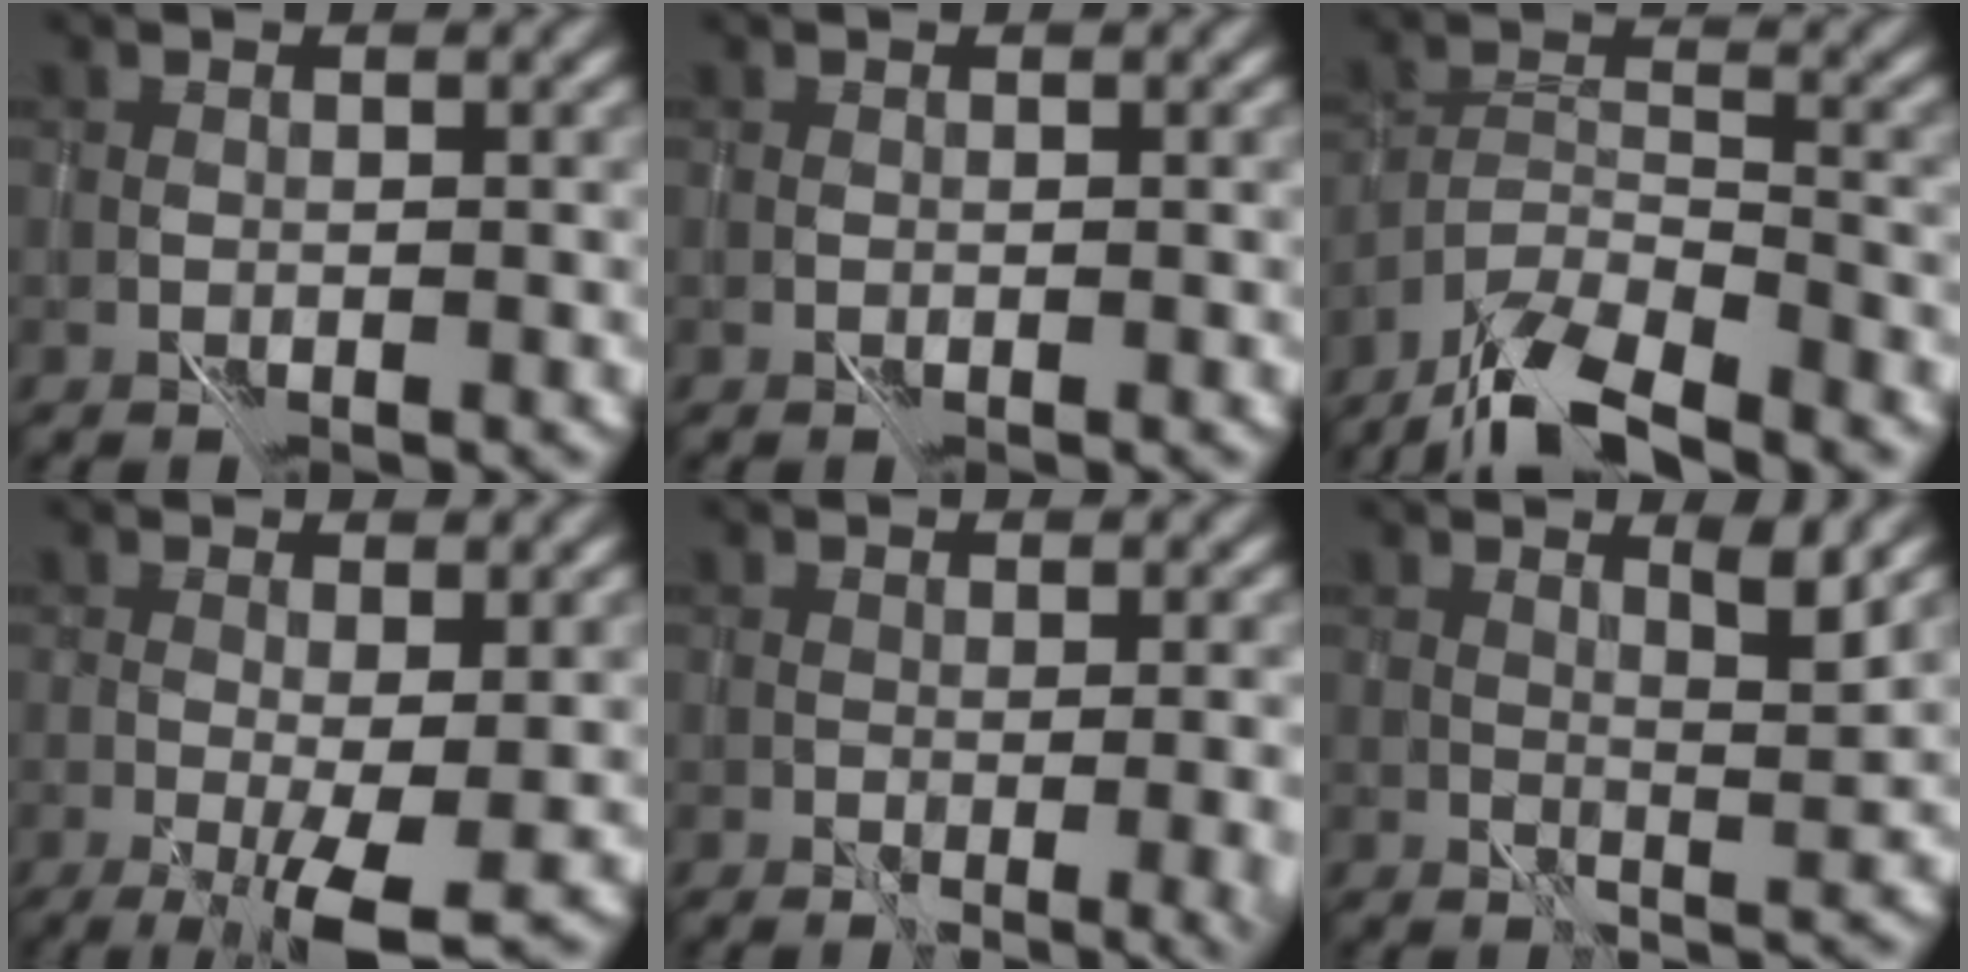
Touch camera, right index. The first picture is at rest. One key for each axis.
{"total": 0.0}
{"total": 7.1, "fx": -6.0, "fy": 1.5, "fz": 3.6, "tx": -0.063, "ty": 0.005, "tz": -0.106}
{"total": 3.8, "fx": -0.1, "fy": 0.4, "fz": 3.8, "tx": -0.067, "ty": -0.004, "tz": 0.001}
{"total": 3.7, "fx": 0.1, "fy": 1.4, "fz": 3.5, "tx": -0.028, "ty": -0.007, "tz": 0.024}
{"total": 2.9, "fx": 2.7, "fy": 0.0, "fz": 1.2, "tx": -0.015, "ty": 0.003, "tz": 0.046}